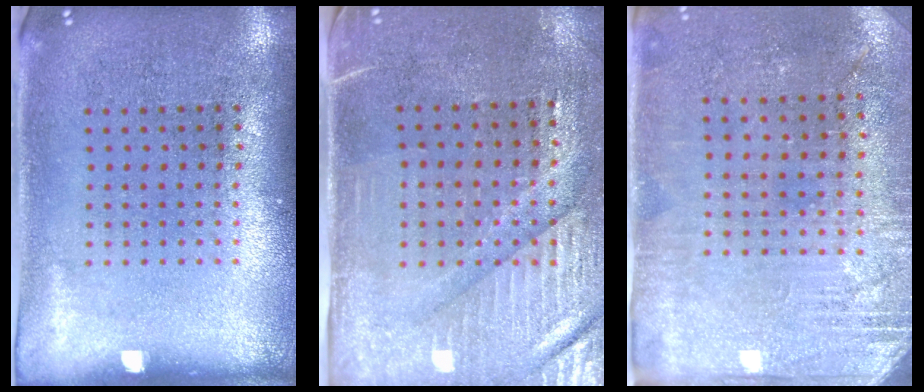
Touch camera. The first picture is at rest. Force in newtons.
{"total": 3.4, "press": 3.1, "slide": 1.4}
{"total": 2.9, "press": 2.7, "slide": 1.1}